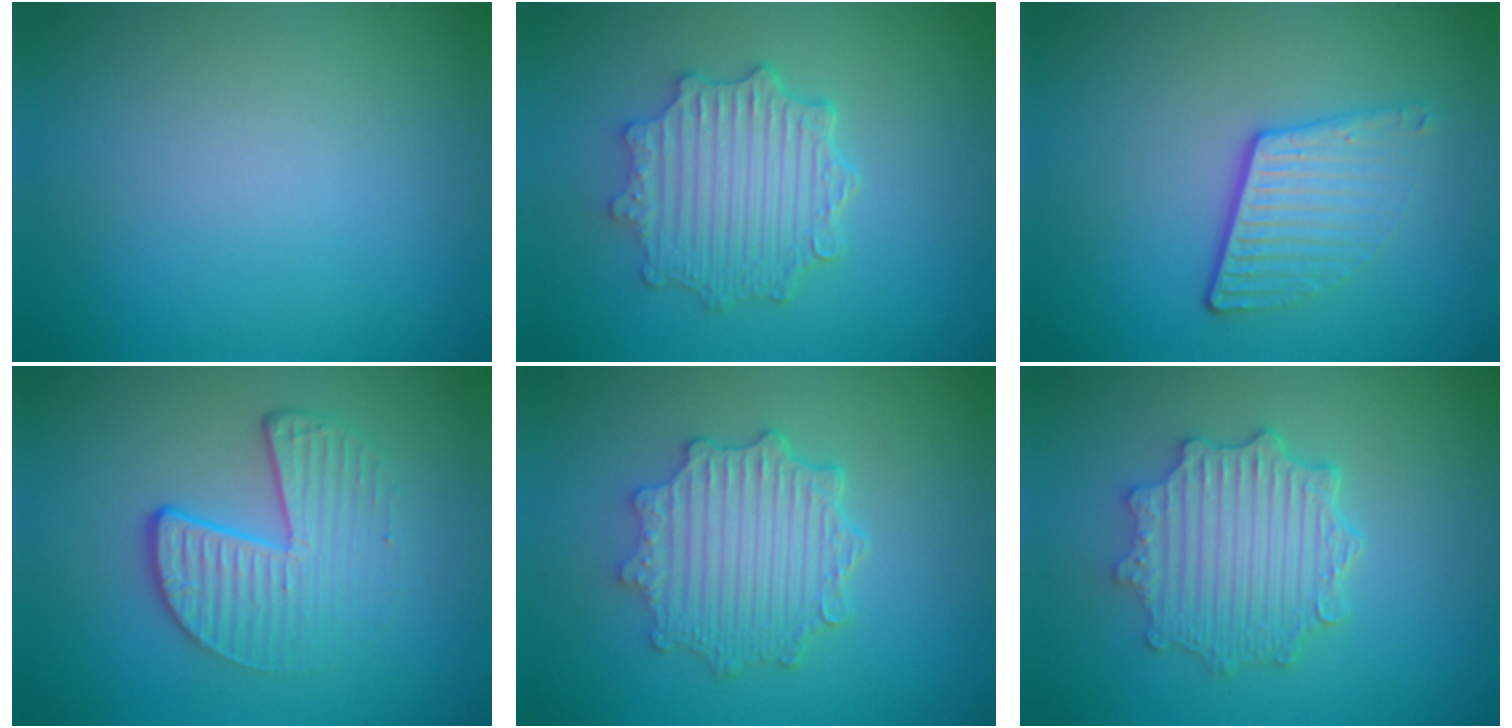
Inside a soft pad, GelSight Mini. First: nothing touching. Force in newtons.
{"total": 4.9, "press": 4.0, "slide": 2.9}
{"total": 3.7, "press": 2.5, "slide": 2.7}
{"total": 4.7, "press": 3.0, "slide": 3.6}
{"total": 4.9, "press": 3.9, "slide": 2.9}
{"total": 4.9, "press": 4.0, "slide": 2.9}